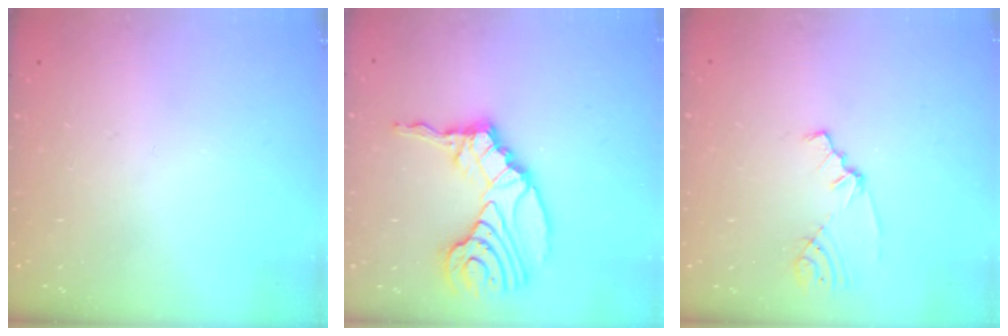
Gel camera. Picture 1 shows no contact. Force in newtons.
{"total": 14.6, "press": 14.4, "slide": 2.4}
{"total": 1.8, "press": 1.7, "slide": 0.3}